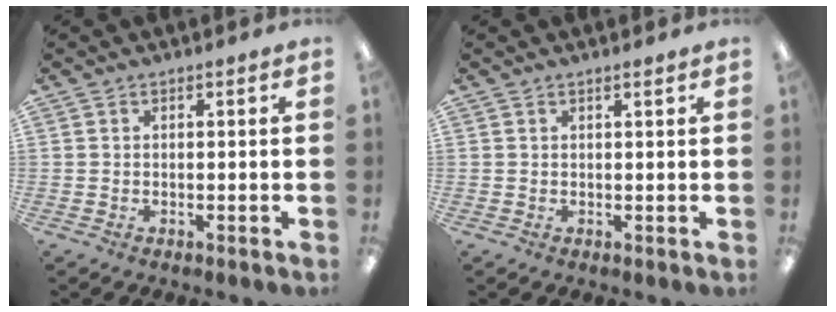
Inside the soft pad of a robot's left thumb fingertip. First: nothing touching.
{"total": 0.9, "force": [0.7, 0.0, 0.6], "torque": [-0.012, 0.000, 0.012]}